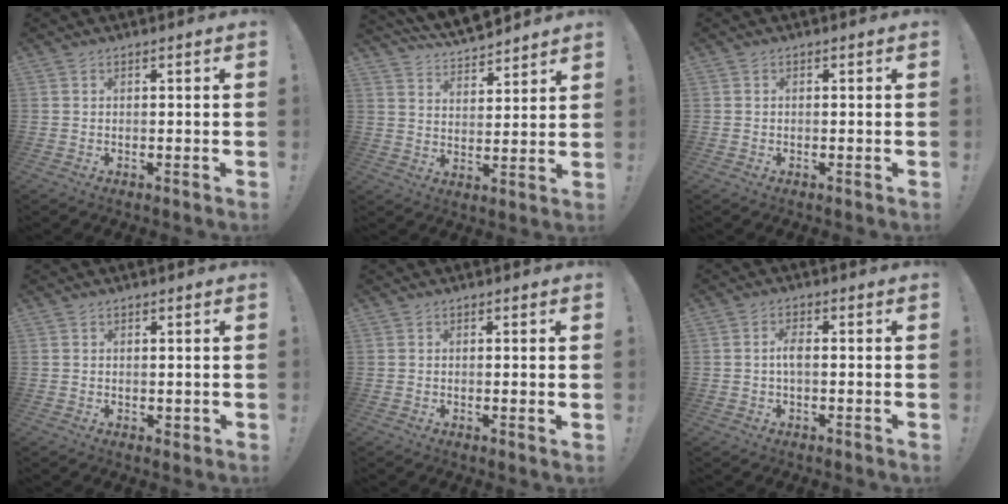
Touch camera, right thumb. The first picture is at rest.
{"total": 8.0, "force": [7.5, 2.3, 1.8], "torque": [-0.050, -0.061, 0.140]}
{"total": 0.0}
{"total": 1.2, "force": [0.4, 1.1, 0.5], "torque": [0.006, -0.004, 0.004]}
{"total": 1.2, "force": [0.3, -0.1, 1.1], "torque": [-0.007, -0.006, 0.002]}
{"total": 3.3, "force": [-0.3, 1.5, 3.0], "torque": [-0.068, 0.008, -0.008]}